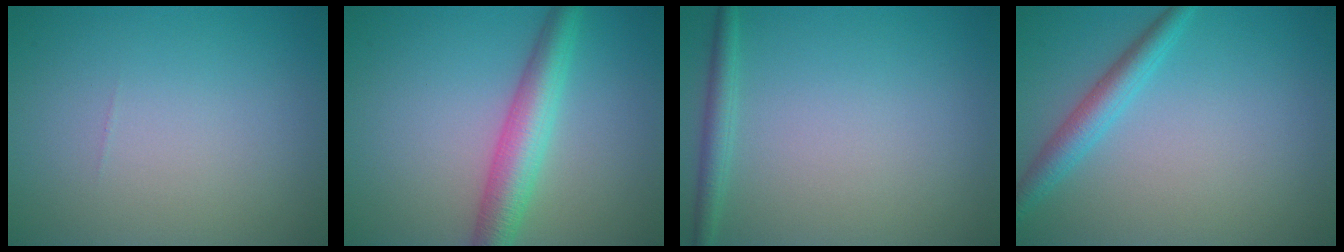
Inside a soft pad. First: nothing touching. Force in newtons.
{"total": 4.8, "press": 4.8, "slide": 0.1}
{"total": 1.7, "press": 1.7, "slide": 0.1}
{"total": 2.8, "press": 2.8, "slide": 0.1}